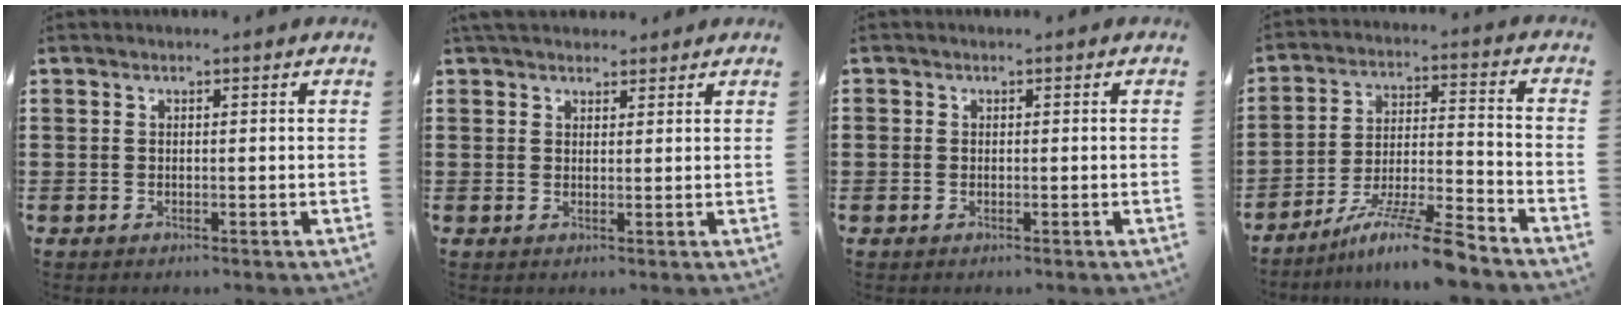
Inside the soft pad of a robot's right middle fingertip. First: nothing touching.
{"total": 2.7, "force": [2.6, 0.6, 0.4], "torque": [-0.014, 0.002, 0.051]}
{"total": 0.6, "force": [-0.1, 0.6, 0.1], "torque": [-0.002, 0.005, -0.003]}
{"total": 10.1, "force": [-8.4, -0.1, 5.6], "torque": [-0.100, 0.006, -0.162]}